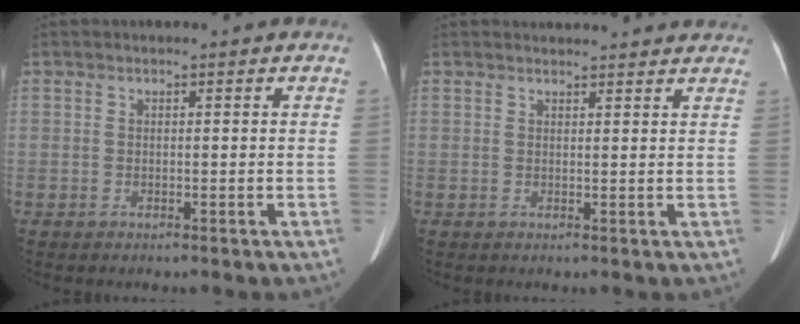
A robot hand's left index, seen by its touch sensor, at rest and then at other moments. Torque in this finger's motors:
{"motor_torque": [0.26, -0.47, -0.08, -0.01]}